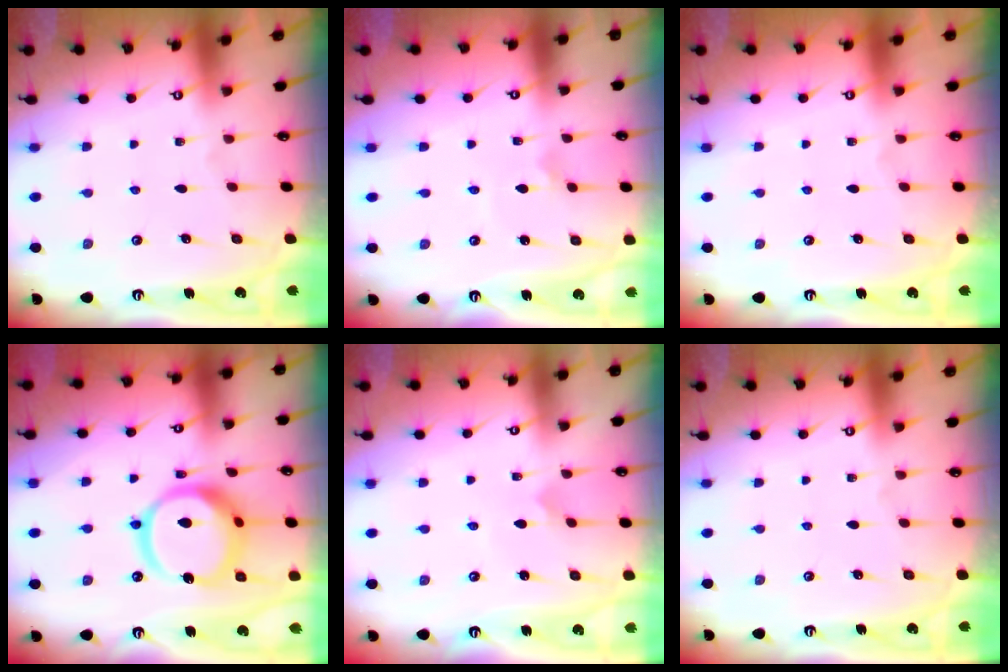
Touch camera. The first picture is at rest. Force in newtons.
{"total": 1.3, "press": 1.2, "slide": 0.4}
{"total": 0.0}
{"total": 17.9, "press": 17.7, "slide": 2.3}
{"total": 1.3, "press": 1.3, "slide": 0.1}
{"total": 0.0}